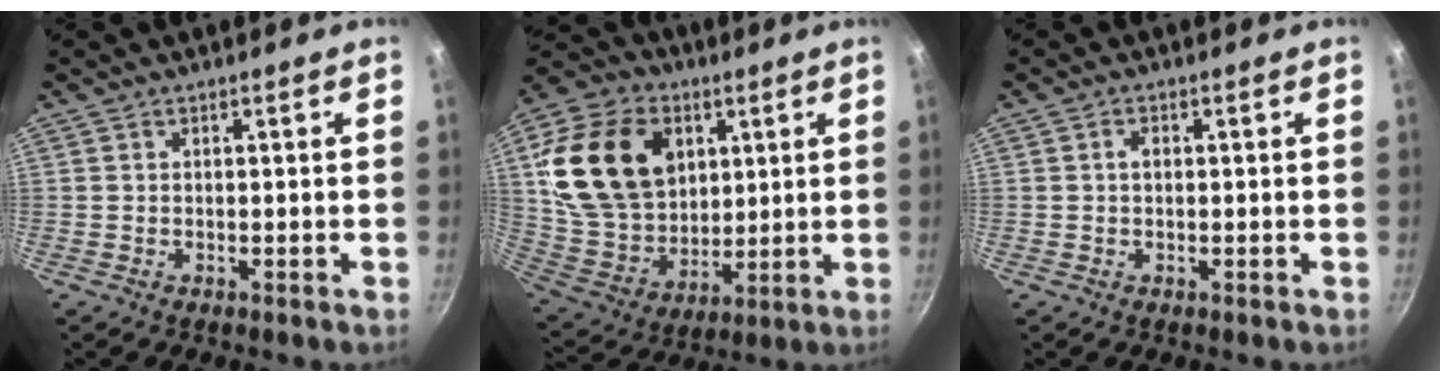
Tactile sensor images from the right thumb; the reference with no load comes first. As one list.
[{"total": 23.3, "force": [6.8, 17.0, 14.4], "torque": [-0.234, -0.014, 0.133]}, {"total": 1.6, "force": [0.1, 1.1, 1.1], "torque": [-0.016, 0.005, 0.000]}]